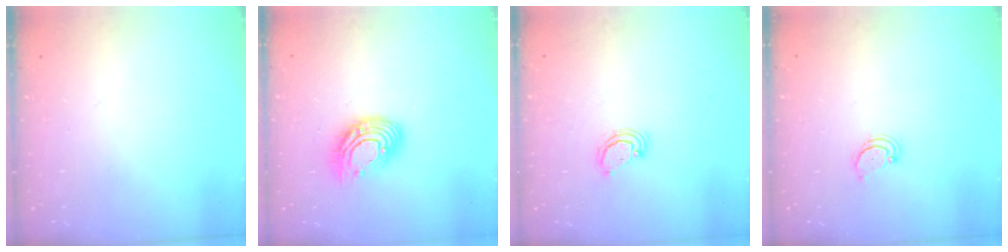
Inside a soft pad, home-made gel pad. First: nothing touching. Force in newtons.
{"total": 13.9, "press": 13.9, "slide": 1.2}
{"total": 2.9, "press": 2.9, "slide": 0.3}
{"total": 2.6, "press": 2.5, "slide": 0.5}